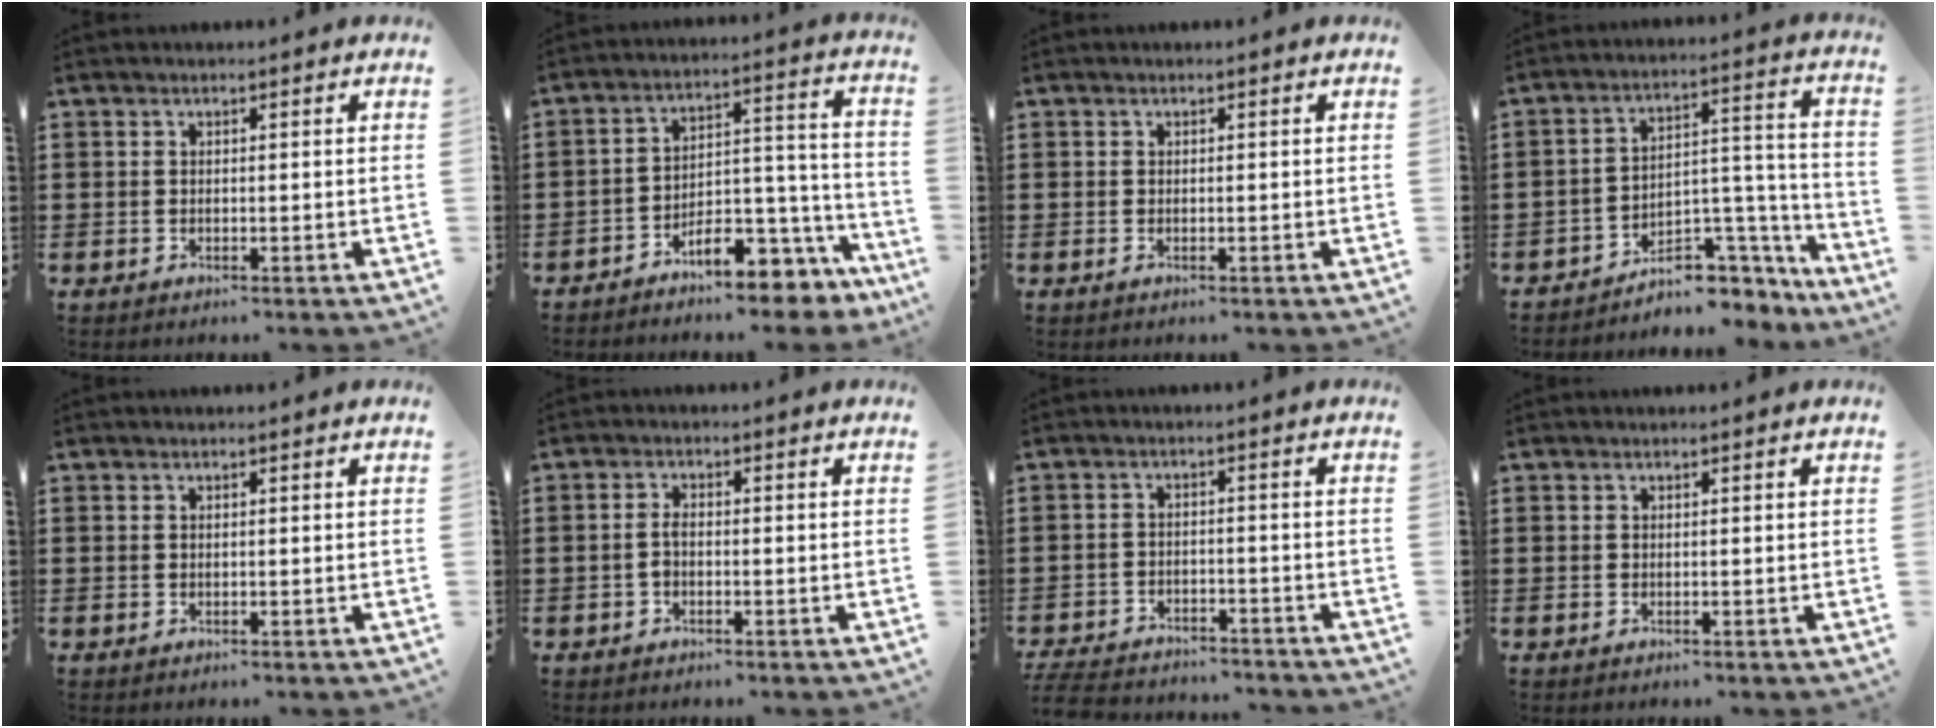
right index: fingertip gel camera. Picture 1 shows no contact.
{"total": 8.4, "force": [-7.0, 2.7, 3.9], "torque": [-0.055, 0.021, -0.129]}
{"total": 0.0}
{"total": 6.2, "force": [-5.1, 2.7, 2.3], "torque": [-0.039, 0.009, -0.096]}
{"total": 0.0}
{"total": 2.2, "force": [-0.6, 0.9, 1.8], "torque": [-0.052, -0.005, -0.016]}
{"total": 4.7, "force": [-4.6, 0.5, 0.7], "torque": [-0.025, -0.004, -0.096]}
{"total": 0.0}